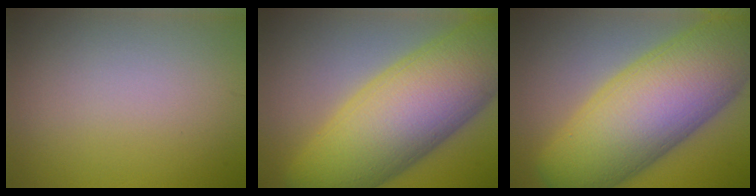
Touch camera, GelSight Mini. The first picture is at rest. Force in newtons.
{"total": 15.1, "press": 15.1, "slide": 0.4}
{"total": 16.0, "press": 16.0, "slide": 0.6}